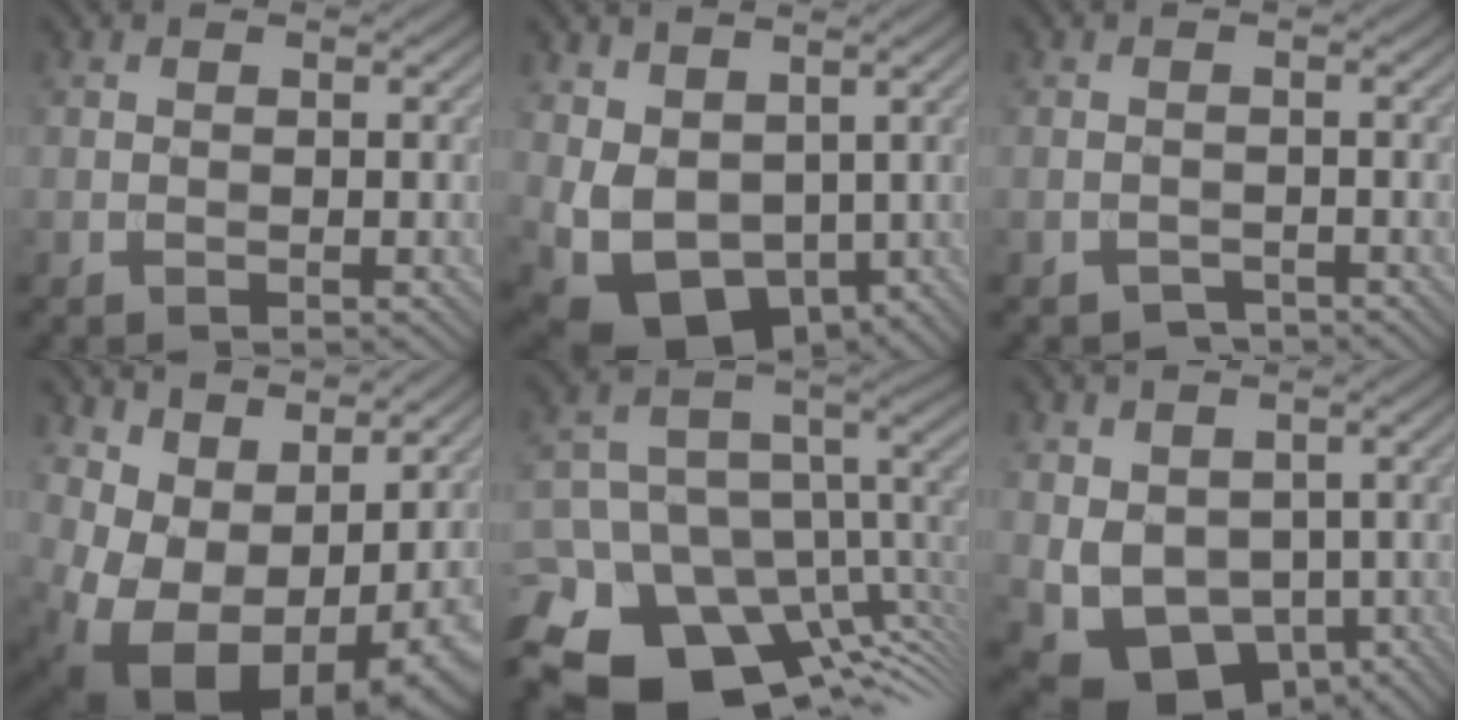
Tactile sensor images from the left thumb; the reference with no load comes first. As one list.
[{"total": 7.8, "force": [0.8, 5.5, 5.6], "torque": [-0.142, -0.019, 0.020]}, {"total": 1.5, "force": [-1.3, 0.7, 0.3], "torque": [-0.001, 0.000, -0.025]}, {"total": 13.1, "force": [2.4, 8.5, 9.7], "torque": [-0.181, -0.022, 0.074]}, {"total": 17.1, "force": [-10.0, 10.1, 9.6], "torque": [-0.204, -0.007, -0.144]}, {"total": 7.6, "force": [-0.4, 5.9, 4.7], "torque": [-0.118, -0.034, 0.000]}]